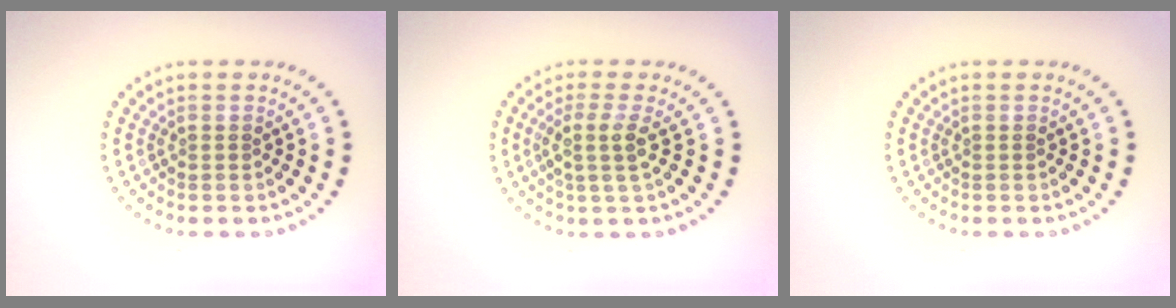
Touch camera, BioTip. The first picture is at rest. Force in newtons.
{"total": 2.4, "press": 1.9, "slide": 1.4}
{"total": 0.0}